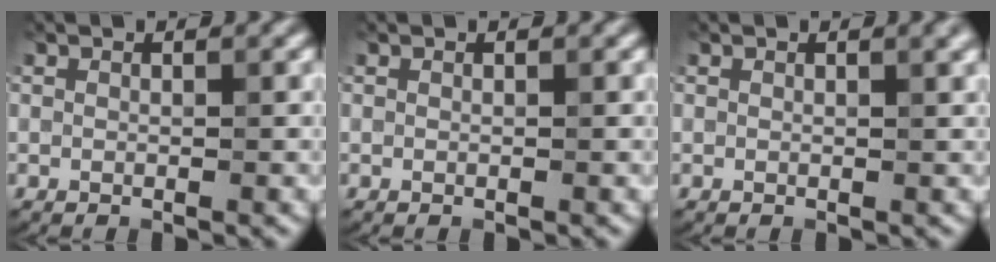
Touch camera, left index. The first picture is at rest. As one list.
[{"total": 0.0}, {"total": 1.1, "force": [0.6, 0.3, 0.8], "torque": [-0.006, 0.005, 0.008]}]